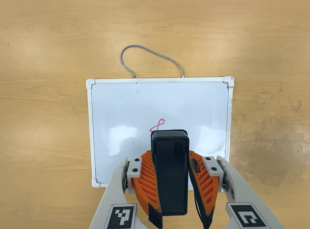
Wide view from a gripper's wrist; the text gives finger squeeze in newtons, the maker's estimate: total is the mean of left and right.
{"total": 7.6, "left": 6.2, "right": 9.0}